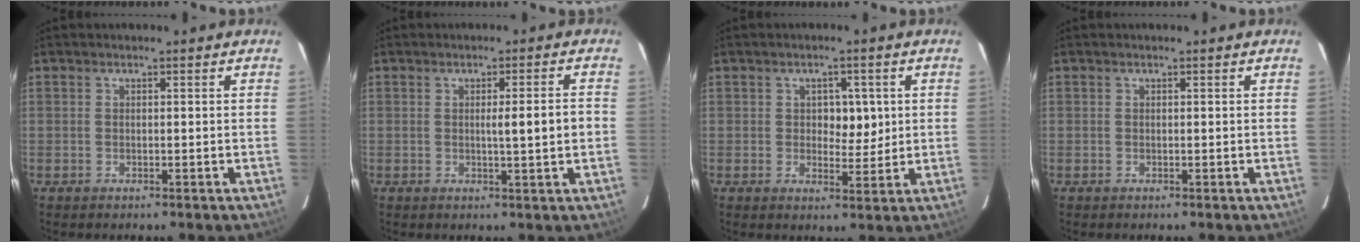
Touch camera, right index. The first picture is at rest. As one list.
[{"total": 4.2, "force": [-0.2, -0.4, 4.2], "torque": [-0.061, -0.002, -0.003]}, {"total": 4.3, "force": [0.9, 2.7, 3.2], "torque": [-0.037, 0.003, 0.016]}, {"total": 0.0}]